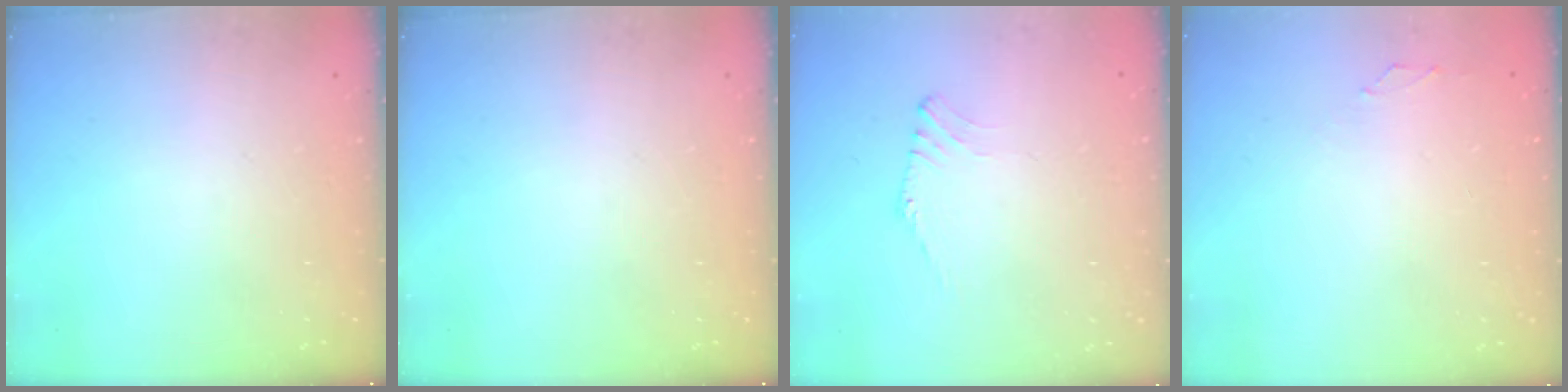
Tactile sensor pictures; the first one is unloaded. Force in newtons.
{"total": 0.0}
{"total": 1.2, "press": 1.0, "slide": 0.7}
{"total": 0.0}